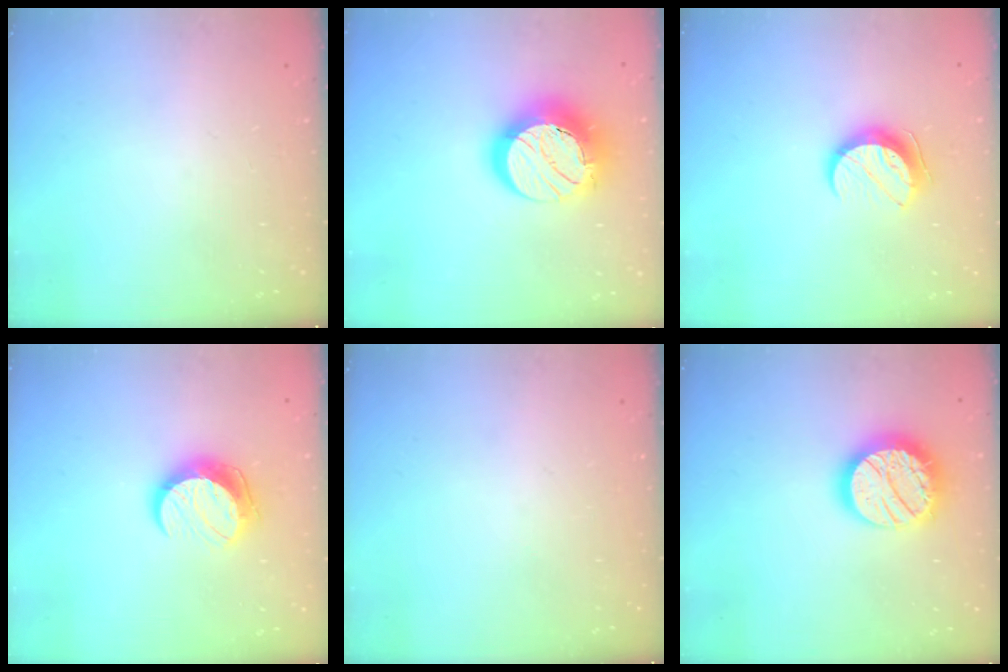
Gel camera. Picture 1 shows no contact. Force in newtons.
{"total": 18.5, "press": 18.5, "slide": 1.3}
{"total": 10.1, "press": 10.1, "slide": 0.8}
{"total": 10.4, "press": 10.4, "slide": 0.1}
{"total": 0.0}
{"total": 18.8, "press": 18.7, "slide": 1.5}